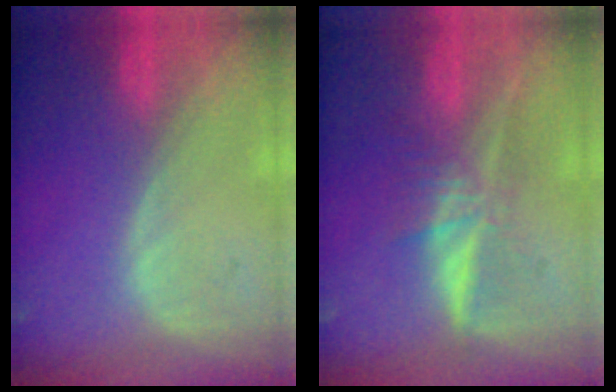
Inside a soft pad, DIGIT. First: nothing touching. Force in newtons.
{"total": 6.0, "press": 5.4, "slide": 2.6}